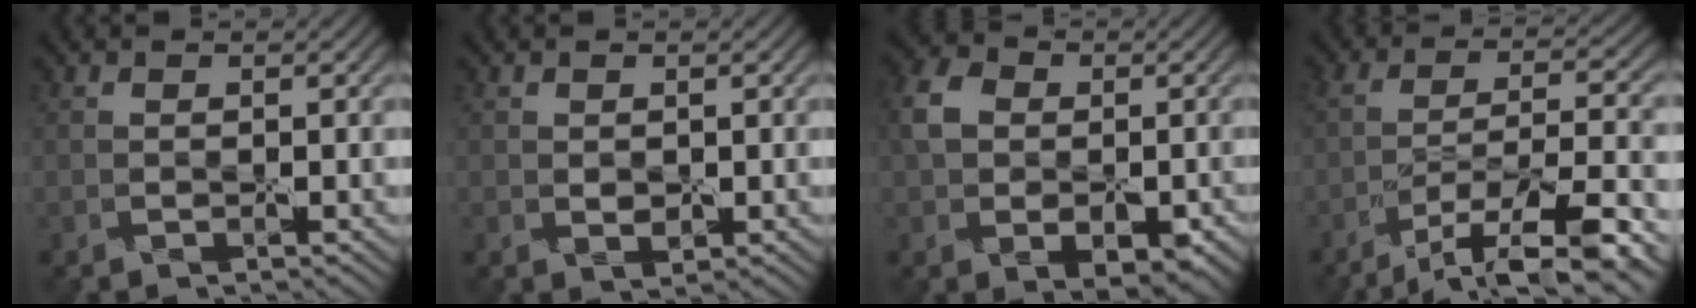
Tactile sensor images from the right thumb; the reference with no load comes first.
{"total": 1.2, "force": [0.3, 0.9, 0.8], "torque": [-0.011, -0.005, 0.011]}
{"total": 8.0, "force": [-0.6, 5.9, 5.3], "torque": [-0.111, -0.015, -0.011]}
{"total": 11.6, "force": [-7.9, 2.7, 8.1], "torque": [-0.150, 0.002, -0.129]}